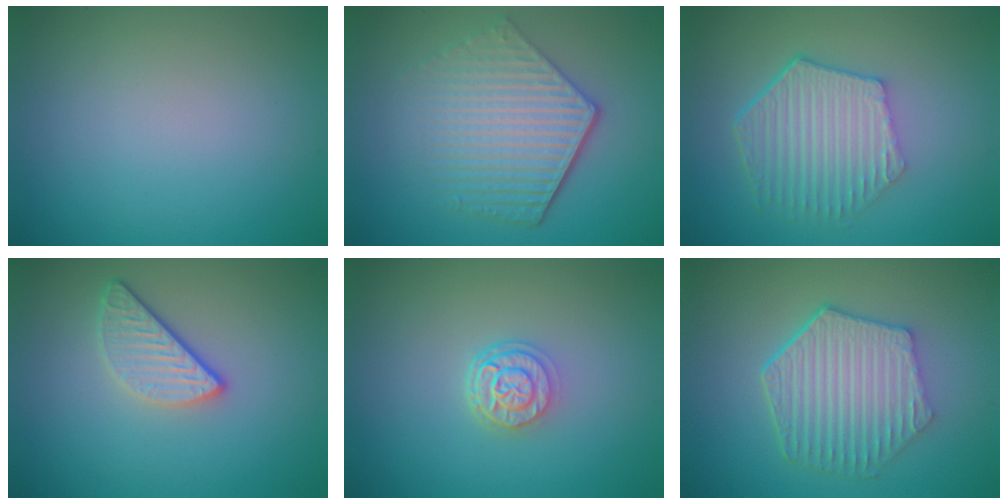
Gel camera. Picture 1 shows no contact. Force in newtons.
{"total": 5.7, "press": 4.2, "slide": 3.8}
{"total": 5.9, "press": 4.4, "slide": 4.0}
{"total": 2.9, "press": 2.3, "slide": 1.7}
{"total": 2.8, "press": 2.1, "slide": 1.8}
{"total": 6.4, "press": 4.9, "slide": 4.1}